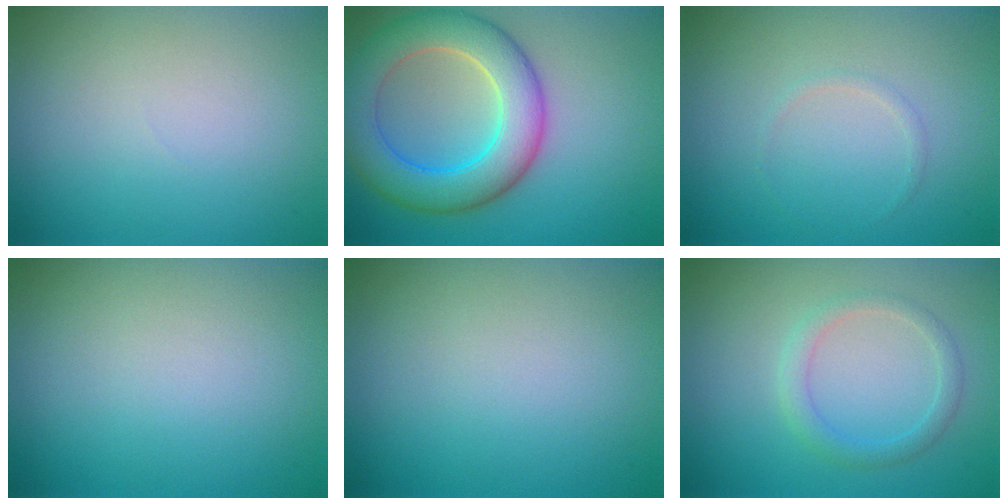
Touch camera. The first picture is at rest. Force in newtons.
{"total": 8.1, "press": 8.1, "slide": 0.7}
{"total": 0.6, "press": 0.6, "slide": 0.0}
{"total": 0.0}
{"total": 0.0}
{"total": 2.0, "press": 2.0, "slide": 0.3}